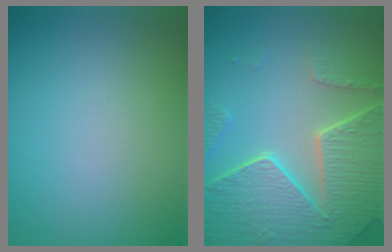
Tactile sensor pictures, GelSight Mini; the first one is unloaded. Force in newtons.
{"total": 8.2, "press": 6.1, "slide": 5.6}